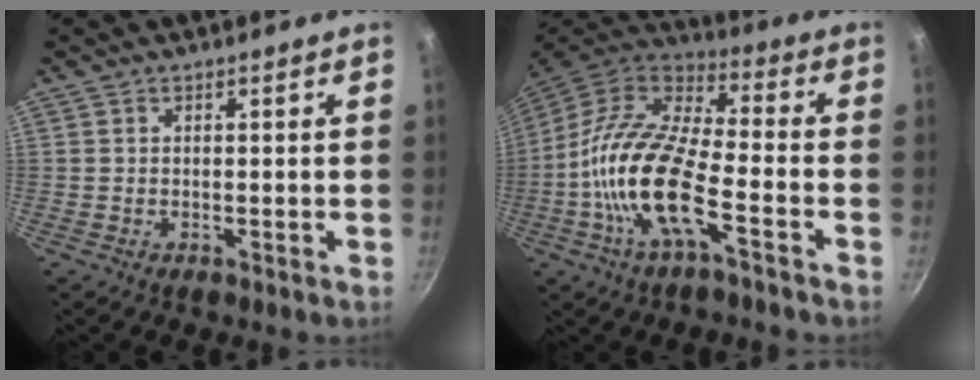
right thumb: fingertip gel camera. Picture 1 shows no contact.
{"total": 18.0, "force": [-6.0, 6.6, 15.7], "torque": [-0.302, 0.040, -0.131]}